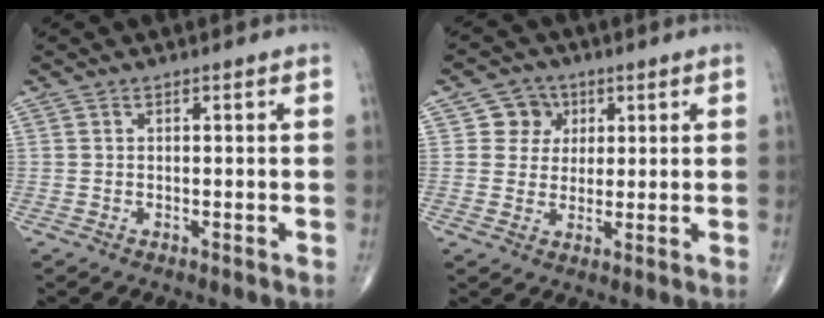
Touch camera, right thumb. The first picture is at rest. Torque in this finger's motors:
{"motor_torque": [-0.25, 0.37, -0.13, 0.03, 0.07]}